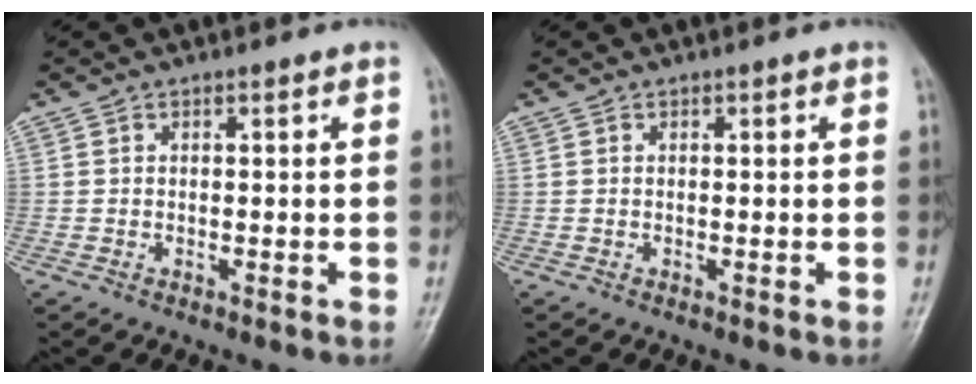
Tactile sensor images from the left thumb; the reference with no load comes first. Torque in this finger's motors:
{"motor_torque": [-0.01, 0.01, -0.02, -0.03, 0.00]}